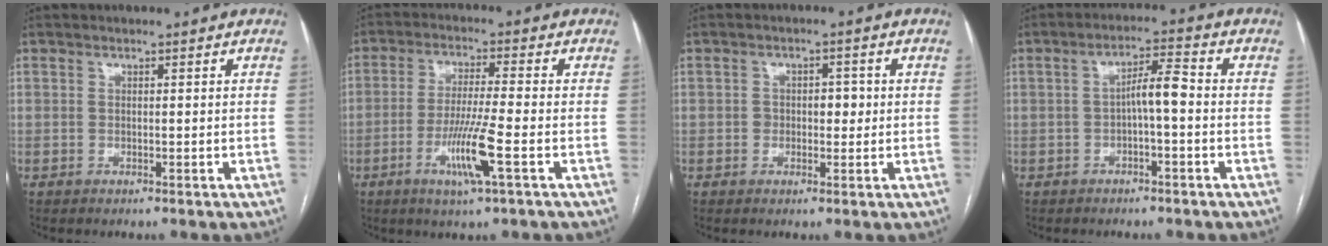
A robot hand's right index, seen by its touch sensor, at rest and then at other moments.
{"total": 8.5, "force": [-3.1, -0.4, 7.9], "torque": [-0.153, -0.014, -0.060]}
{"total": 3.3, "force": [0.1, 2.2, 2.5], "torque": [-0.033, 0.012, 0.002]}
{"total": 4.6, "force": [-0.7, 0.6, 4.5], "torque": [-0.074, 0.017, -0.010]}